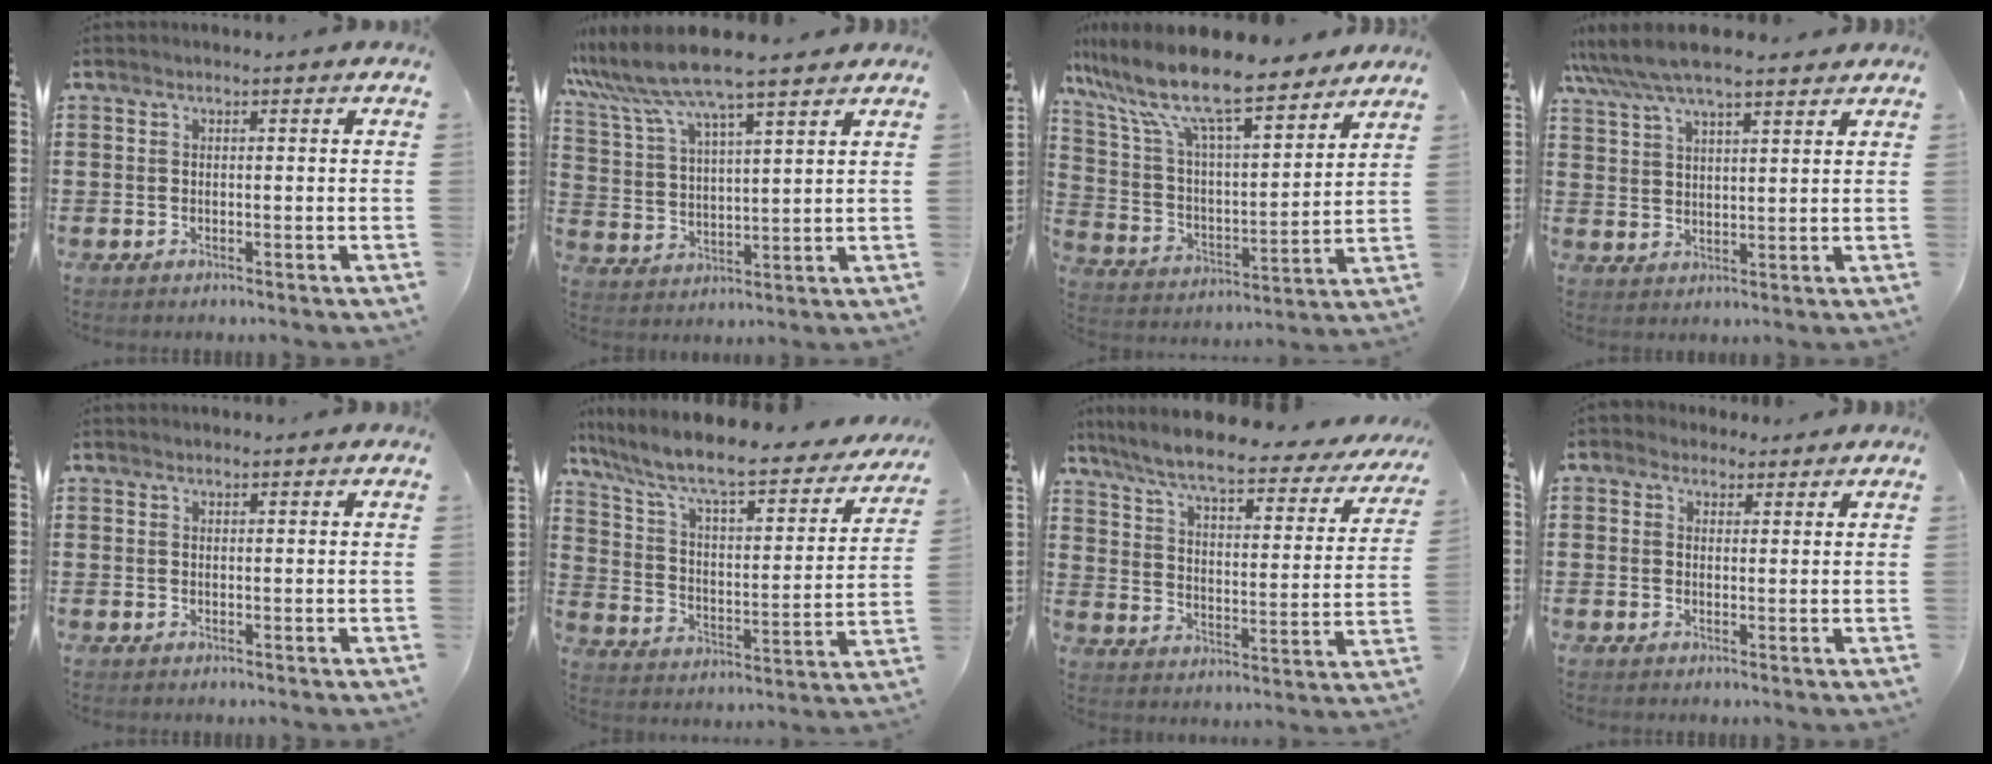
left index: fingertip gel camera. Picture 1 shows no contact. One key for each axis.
{"total": 8.5, "fx": 7.3, "fy": 0.6, "fz": 4.3, "tx": -0.109, "ty": -0.028, "tz": 0.128}
{"total": 11.8, "fx": 9.8, "fy": 1.9, "fz": 6.3, "tx": -0.159, "ty": -0.058, "tz": 0.169}
{"total": 6.7, "fx": 5.8, "fy": 1.5, "fz": 3.0, "tx": -0.075, "ty": -0.013, "tz": 0.105}
{"total": 0.6, "fx": 0.6, "fy": 0.2, "fz": 0.0, "tx": -0.001, "ty": 0.001, "tz": 0.012}
{"total": 8.3, "fx": 6.7, "fy": 1.3, "fz": 4.8, "tx": -0.122, "ty": -0.049, "tz": 0.107}
{"total": 6.9, "fx": 5.7, "fy": 0.6, "fz": 3.9, "tx": -0.100, "ty": -0.037, "tz": 0.094}
{"total": 2.3, "fx": 1.5, "fy": 1.8, "fz": 0.0, "tx": -0.009, "ty": 0.009, "tz": 0.028}